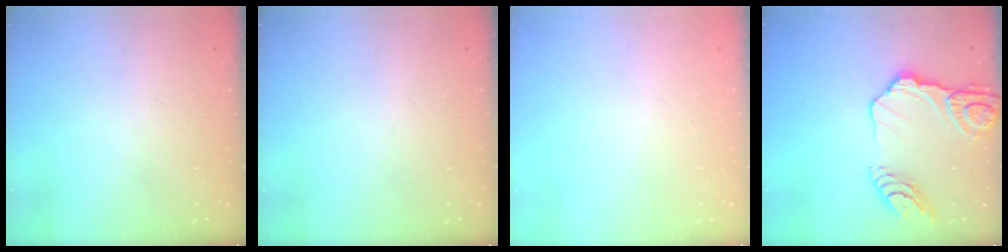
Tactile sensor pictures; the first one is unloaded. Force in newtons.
{"total": 0.0}
{"total": 0.0}
{"total": 16.6, "press": 16.5, "slide": 1.8}